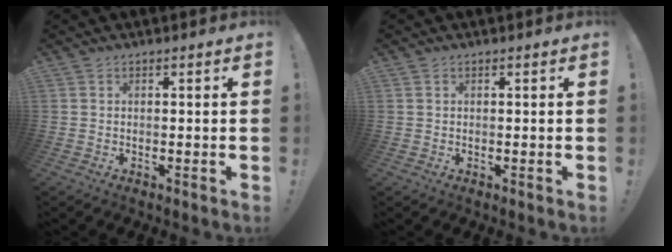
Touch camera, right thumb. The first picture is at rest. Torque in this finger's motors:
{"motor_torque": [-0.10, -0.19, -0.42, 0.13, -0.03]}